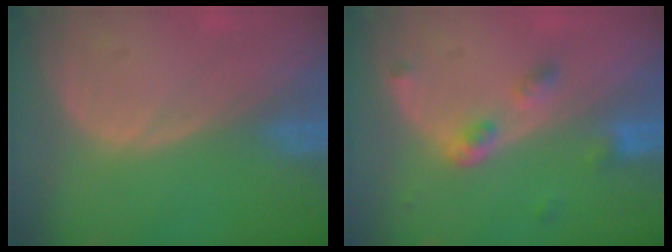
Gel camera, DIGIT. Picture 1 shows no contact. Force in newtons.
{"total": 4.0, "press": 4.0, "slide": 0.4}